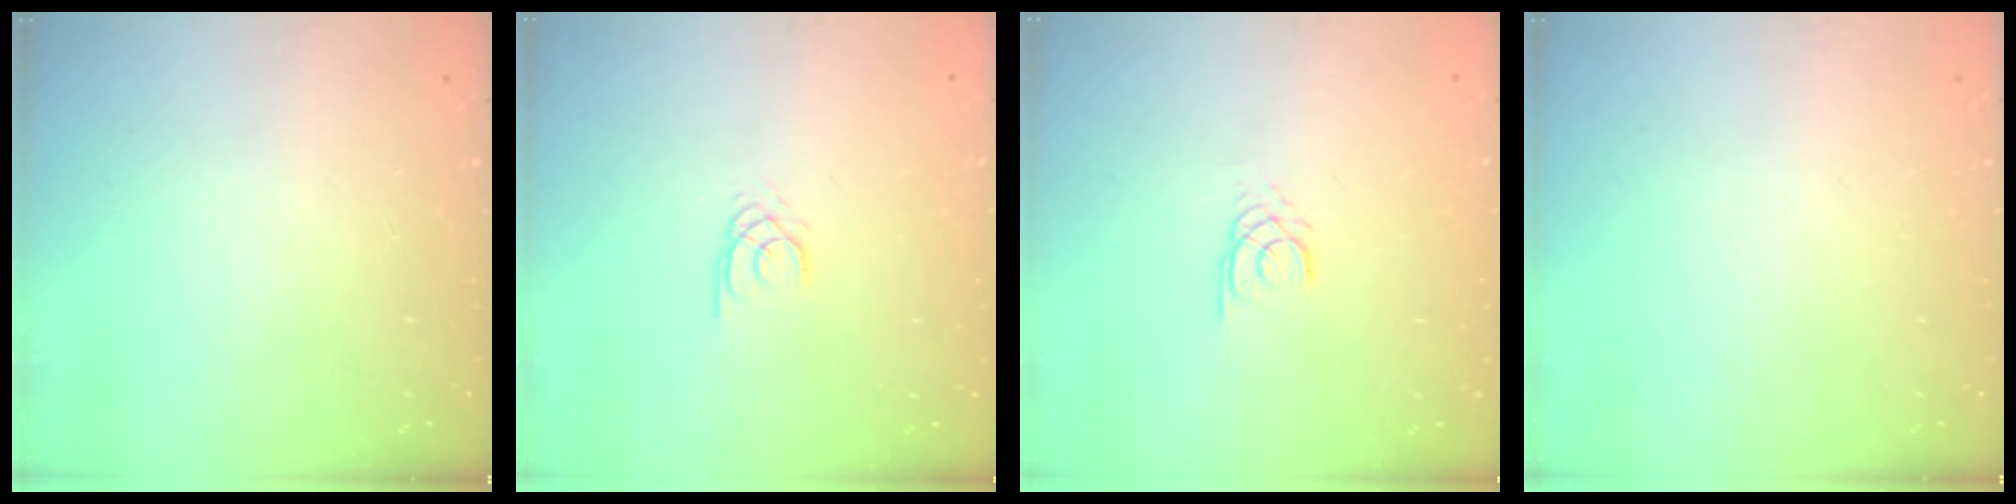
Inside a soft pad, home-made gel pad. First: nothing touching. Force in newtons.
{"total": 1.7, "press": 1.7, "slide": 0.2}
{"total": 2.2, "press": 2.2, "slide": 0.2}
{"total": 0.0}